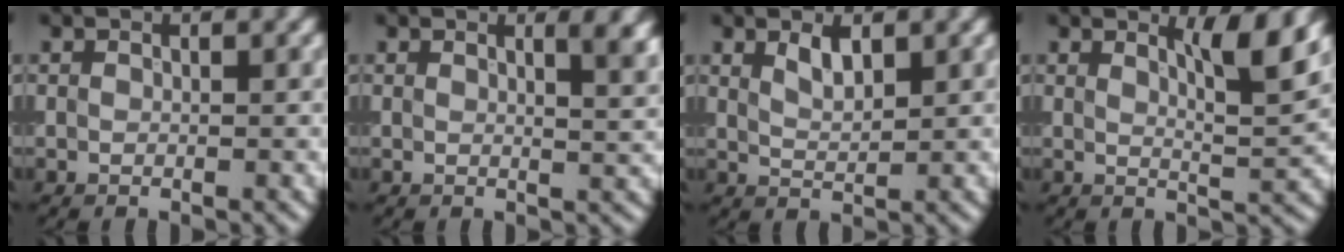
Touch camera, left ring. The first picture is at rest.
{"total": 3.2, "force": [1.6, 1.1, 2.5], "torque": [-0.012, 0.003, 0.019]}
{"total": 1.9, "force": [1.2, 0.7, 1.4], "torque": [-0.029, -0.002, 0.025]}
{"total": 4.2, "force": [2.3, 0.8, 3.4], "torque": [-0.044, -0.005, 0.036]}